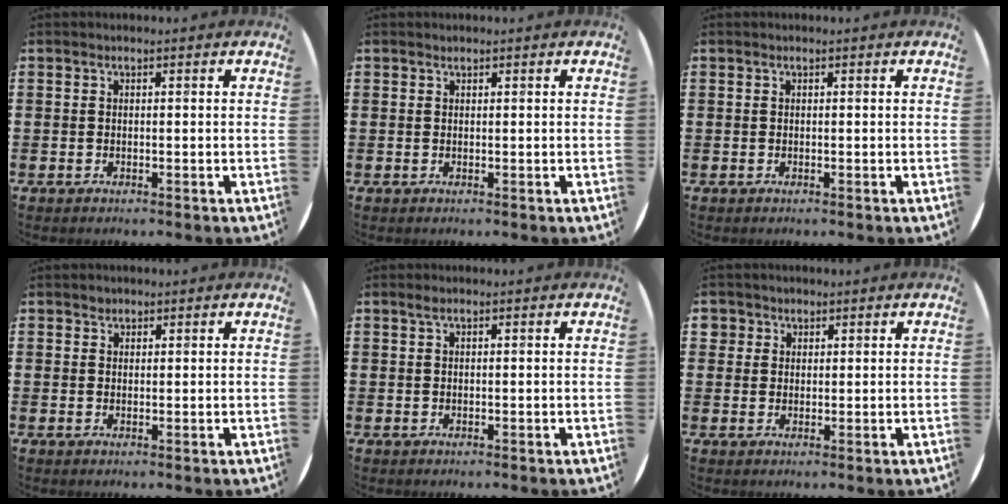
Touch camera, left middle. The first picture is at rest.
{"total": 0.0}
{"total": 0.0}
{"total": 1.0, "force": [0.8, 0.5, -0.1], "torque": [0.001, 0.002, 0.016]}
{"total": 0.6, "force": [0.4, 0.1, 0.4], "torque": [-0.007, 0.002, 0.007]}
{"total": 2.1, "force": [1.4, 1.5, 0.0], "torque": [0.004, 0.003, 0.026]}